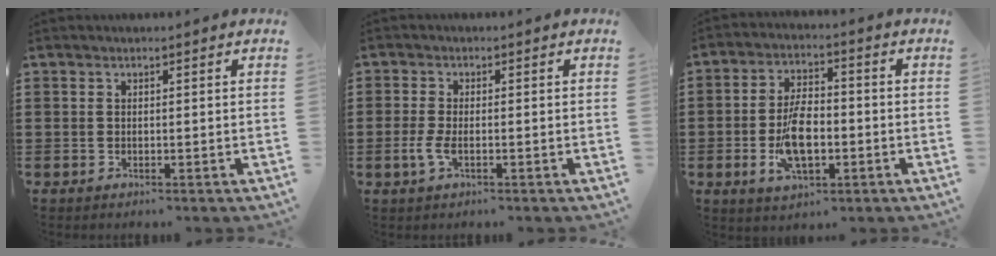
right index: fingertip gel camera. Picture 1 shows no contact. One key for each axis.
{"total": 2.7, "fx": -1.0, "fy": 1.0, "fz": 2.2, "tx": -0.054, "ty": -0.007, "tz": -0.022}
{"total": 8.5, "fx": -1.7, "fy": 4.2, "fz": 7.2, "tx": -0.150, "ty": 0.004, "tz": -0.032}